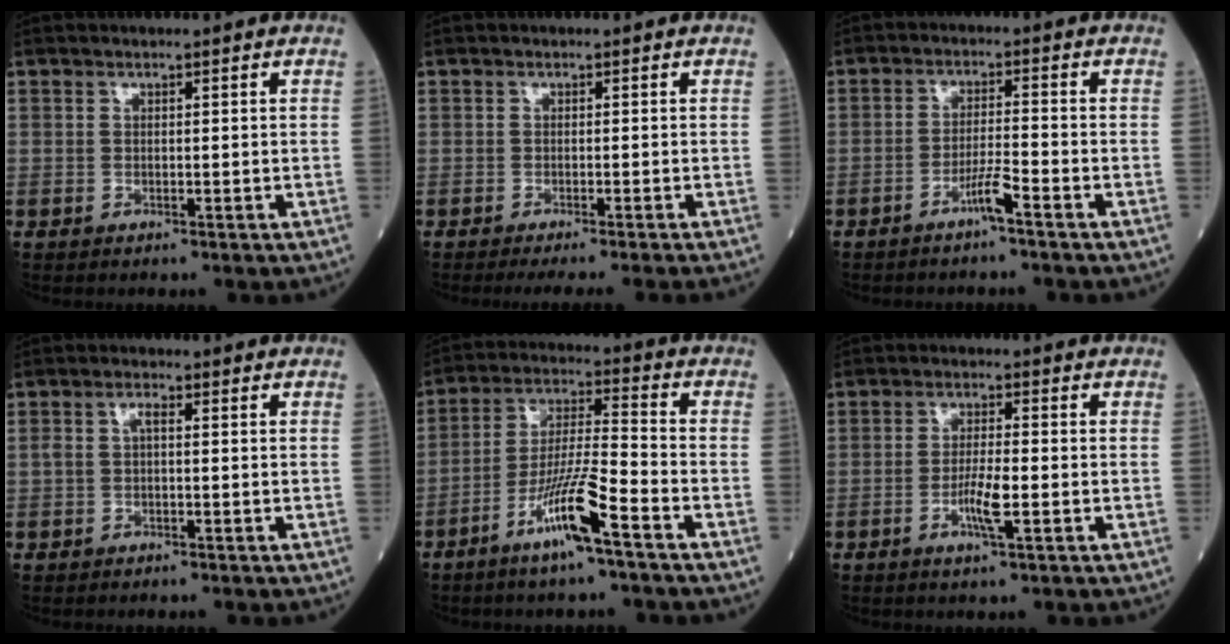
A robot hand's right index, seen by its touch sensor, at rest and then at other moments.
{"total": 5.2, "force": [-4.6, -0.7, 2.2], "torque": [-0.014, -0.012, -0.067]}
{"total": 3.5, "force": [-2.4, -0.4, 2.6], "torque": [-0.050, -0.002, -0.049]}
{"total": 1.7, "force": [0.0, 0.7, 1.6], "torque": [-0.034, 0.010, 0.001]}
{"total": 10.7, "force": [-6.0, 0.2, 8.8], "torque": [-0.172, -0.009, -0.117]}
{"total": 4.7, "force": [-1.6, 0.4, 4.4], "torque": [-0.085, -0.005, -0.031]}